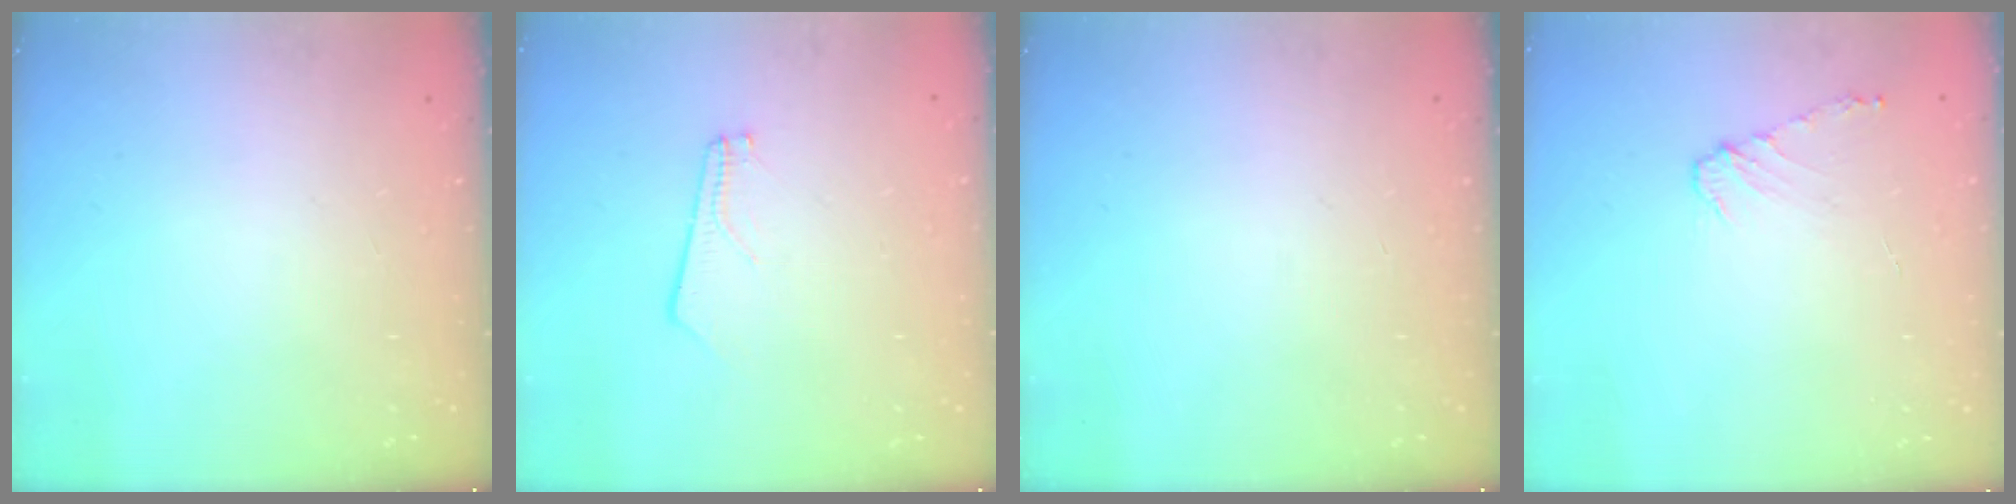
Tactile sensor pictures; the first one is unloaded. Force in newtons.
{"total": 2.2, "press": 2.2, "slide": 0.3}
{"total": 0.0}
{"total": 4.7, "press": 4.6, "slide": 0.7}